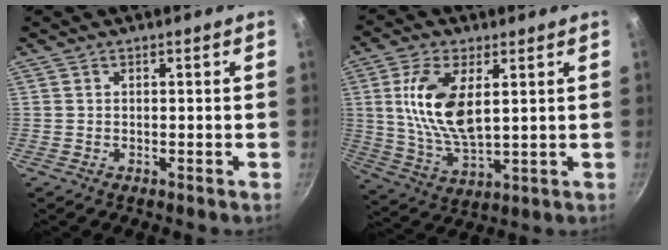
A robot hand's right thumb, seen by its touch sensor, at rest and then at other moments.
{"total": 13.2, "force": [3.1, 6.3, 11.1], "torque": [-0.214, -0.013, 0.066]}